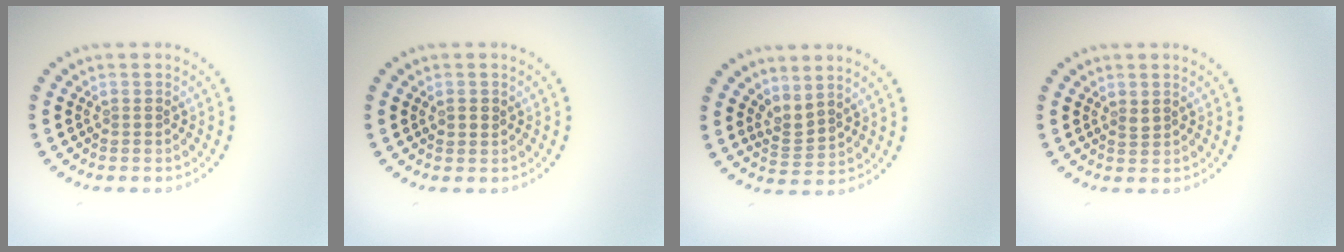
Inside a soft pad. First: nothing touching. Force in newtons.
{"total": 1.0, "press": 0.9, "slide": 0.3}
{"total": 2.2, "press": 1.5, "slide": 1.6}
{"total": 0.6, "press": 0.5, "slide": 0.3}